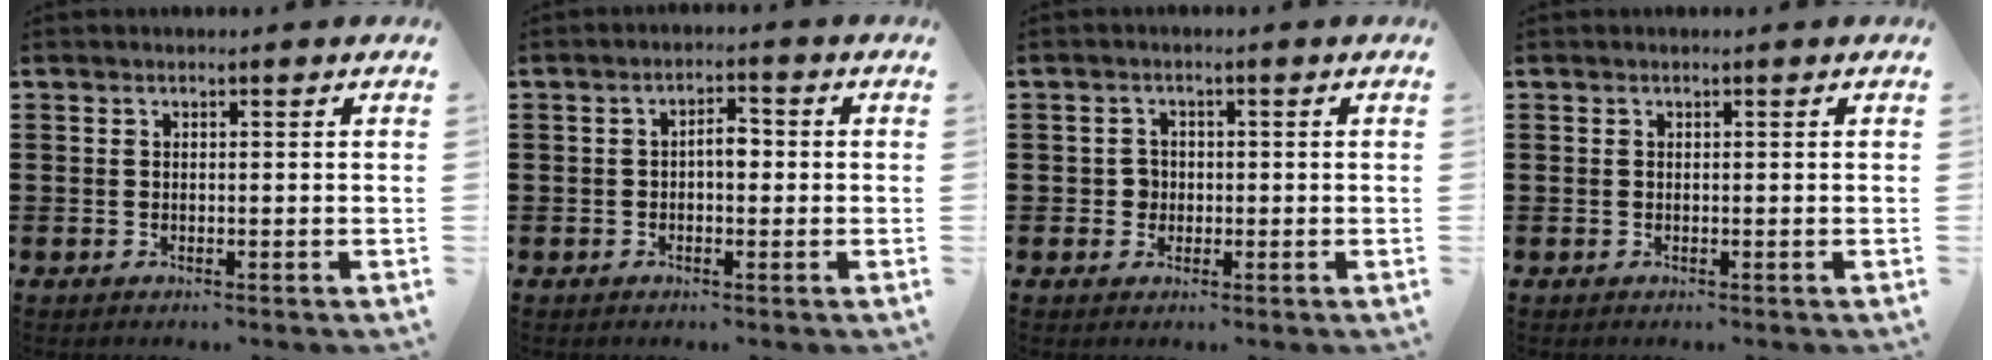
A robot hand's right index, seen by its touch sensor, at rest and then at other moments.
{"total": 3.0, "force": [-0.2, 1.3, 2.7], "torque": [-0.052, 0.007, -0.007]}
{"total": 1.9, "force": [-0.3, 1.8, 0.7], "torque": [-0.018, 0.005, -0.007]}
{"total": 0.0}